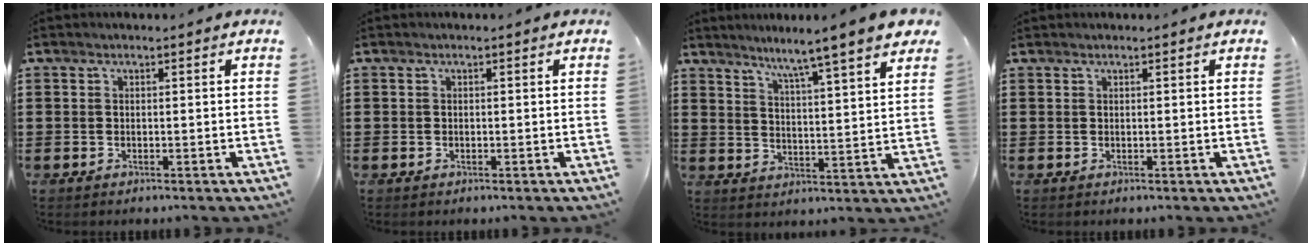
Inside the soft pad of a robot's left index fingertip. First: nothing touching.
{"total": 0.0}
{"total": 5.8, "force": [4.9, -1.4, 2.8], "torque": [-0.076, -0.039, 0.074]}
{"total": 0.0}